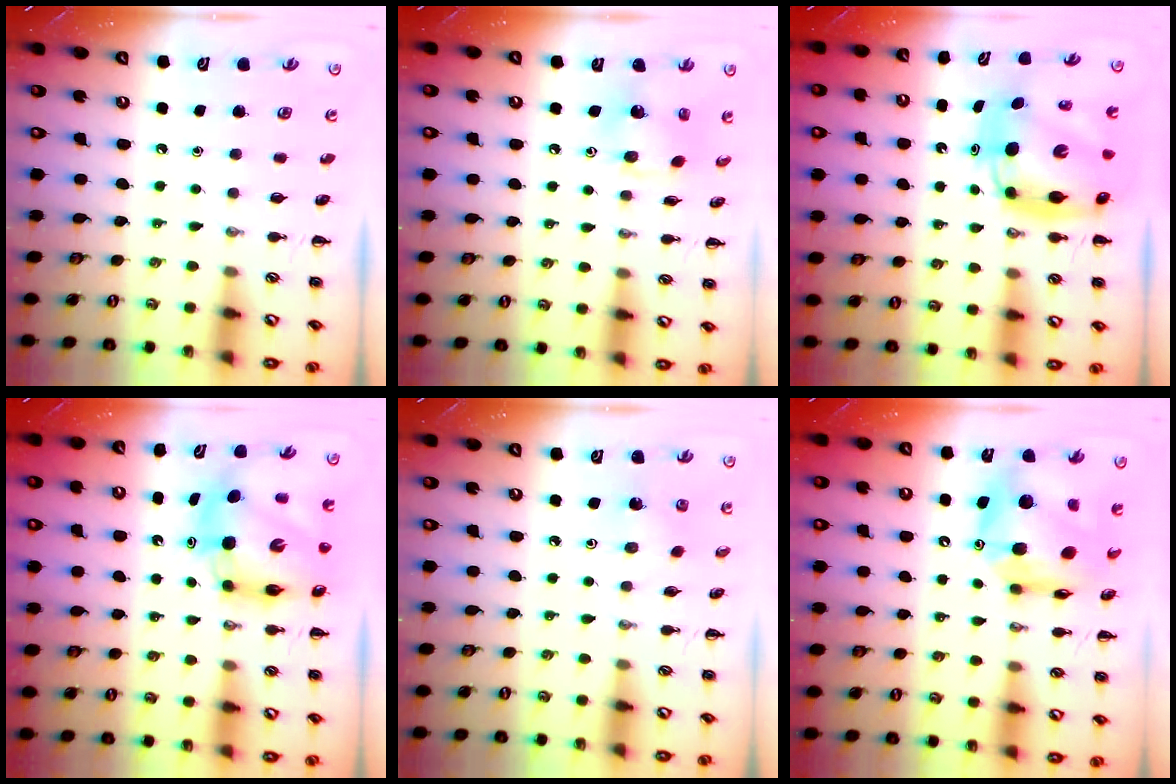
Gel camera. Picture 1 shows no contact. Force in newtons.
{"total": 4.6, "press": 4.5, "slide": 0.9}
{"total": 10.2, "press": 9.8, "slide": 3.0}
{"total": 9.9, "press": 9.5, "slide": 2.8}
{"total": 1.5, "press": 1.4, "slide": 0.5}
{"total": 13.1, "press": 12.5, "slide": 3.9}